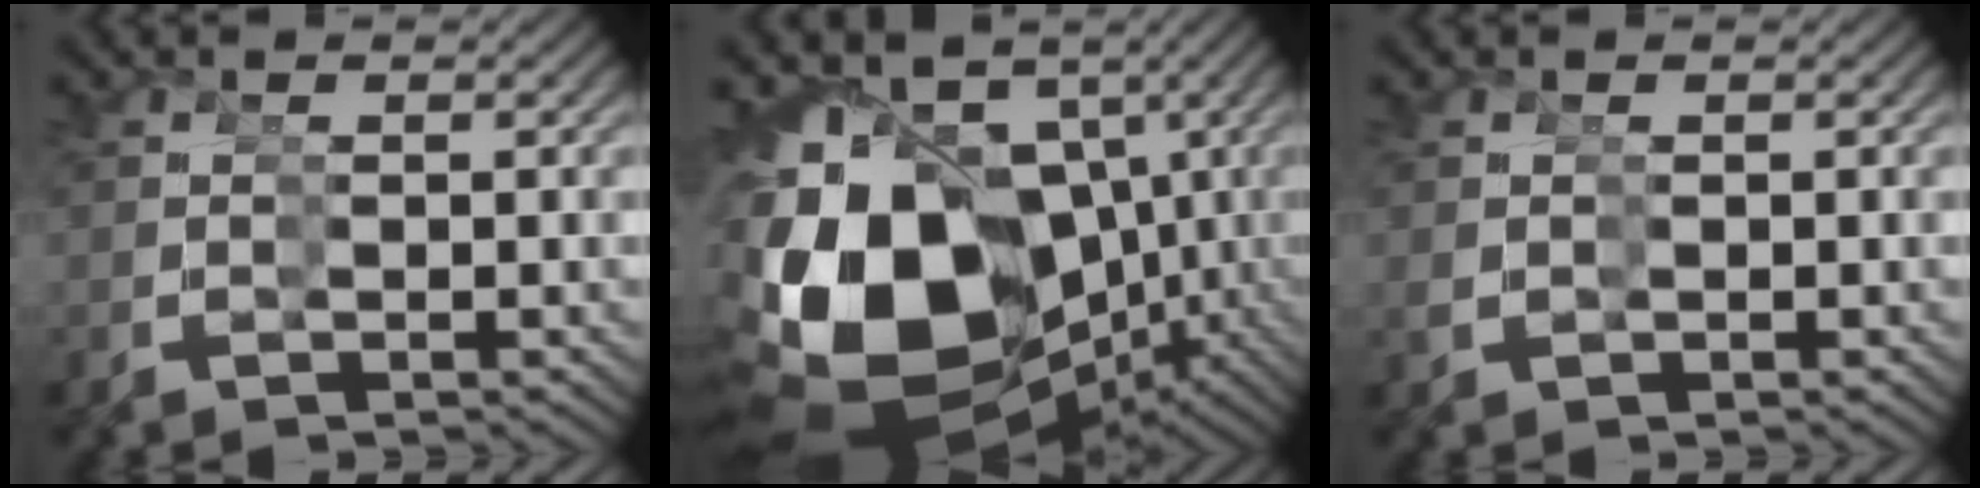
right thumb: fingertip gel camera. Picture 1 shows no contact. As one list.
[{"total": 22.2, "force": [-3.8, 16.1, 14.7], "torque": [-0.289, -0.053, -0.034]}, {"total": 0.7, "force": [0.5, 0.5, 0.0], "torque": [-0.005, 0.000, 0.013]}]